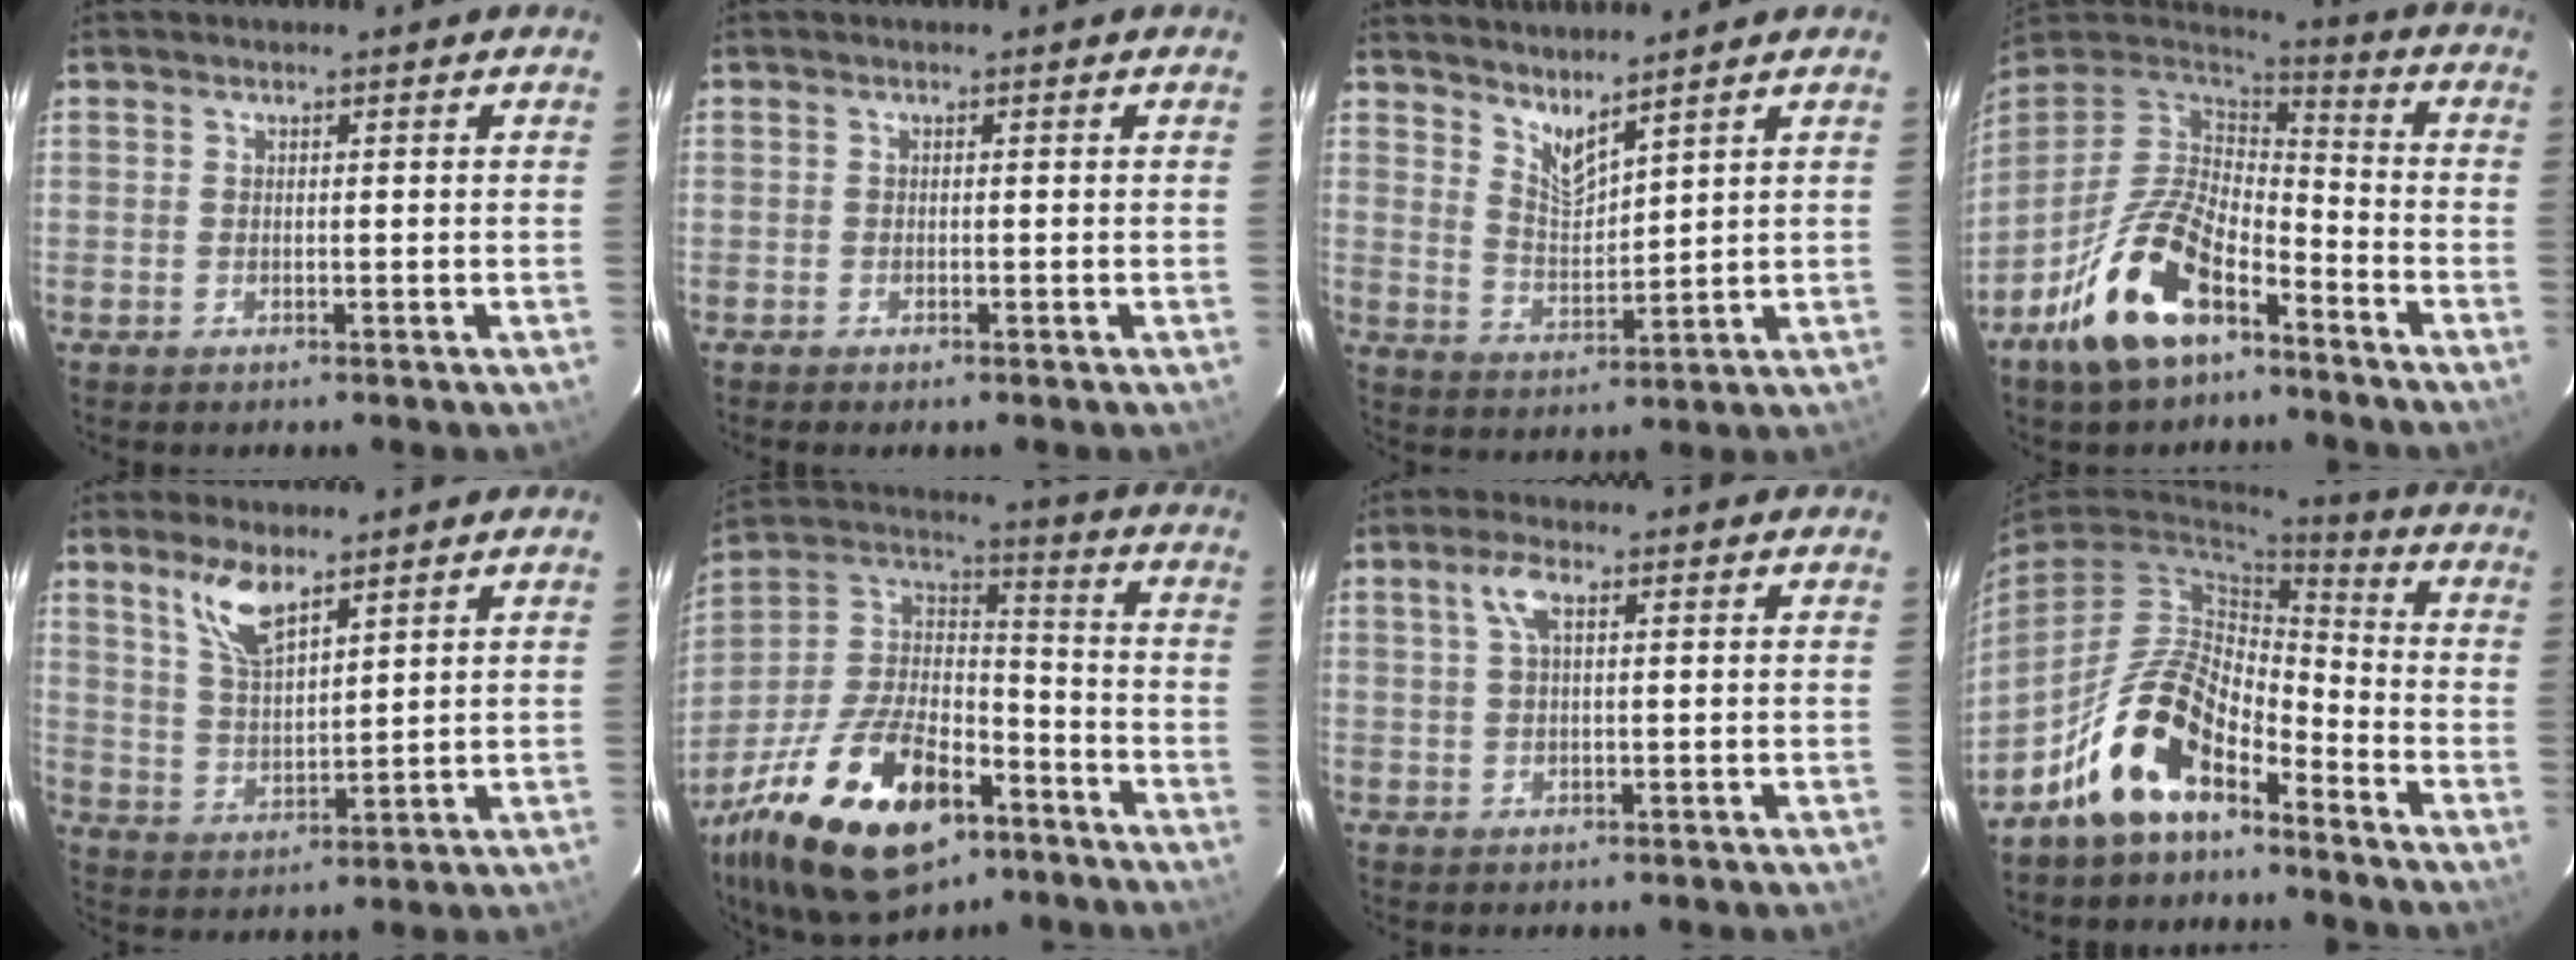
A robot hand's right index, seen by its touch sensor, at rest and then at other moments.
{"total": 0.0}
{"total": 5.5, "force": [4.8, 0.8, 2.6], "torque": [-0.045, -0.009, 0.089]}
{"total": 17.8, "force": [-10.5, 8.1, 11.9], "torque": [-0.244, -0.006, -0.194]}
{"total": 7.7, "force": [5.3, 2.6, 5.0], "torque": [-0.096, 0.004, 0.111]}
{"total": 26.6, "force": [-15.1, 13.1, 17.5], "torque": [-0.350, -0.001, -0.246]}
{"total": 3.4, "force": [1.2, 1.2, 3.0], "torque": [-0.063, 0.010, 0.024]}
{"total": 12.6, "force": [-8.3, 5.6, 7.7], "torque": [-0.156, 0.019, -0.156]}